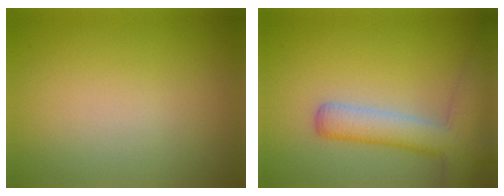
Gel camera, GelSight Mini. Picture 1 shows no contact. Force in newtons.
{"total": 5.6, "press": 5.6, "slide": 0.4}